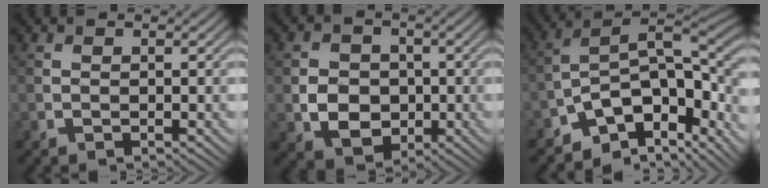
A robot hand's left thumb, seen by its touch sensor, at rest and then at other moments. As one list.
[{"total": 5.8, "force": [-1.0, 5.0, 2.9], "torque": [-0.061, -0.006, -0.028]}, {"total": 13.4, "force": [-6.6, 7.5, 8.9], "torque": [-0.149, -0.014, -0.118]}]